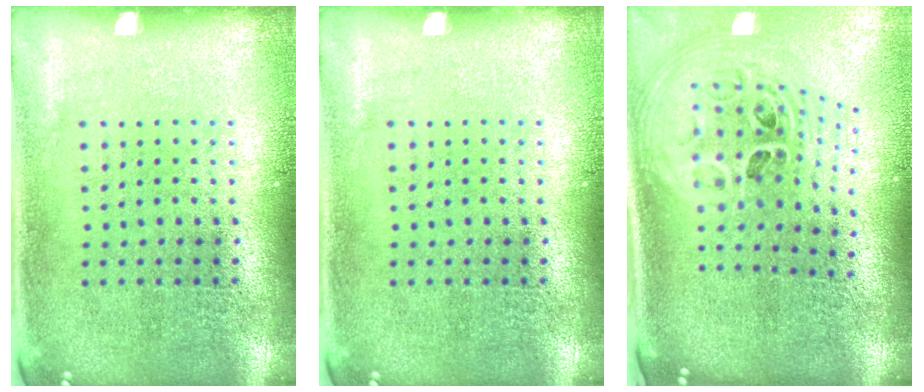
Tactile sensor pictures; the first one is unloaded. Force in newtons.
{"total": 0.0}
{"total": 2.9, "press": 2.0, "slide": 2.0}